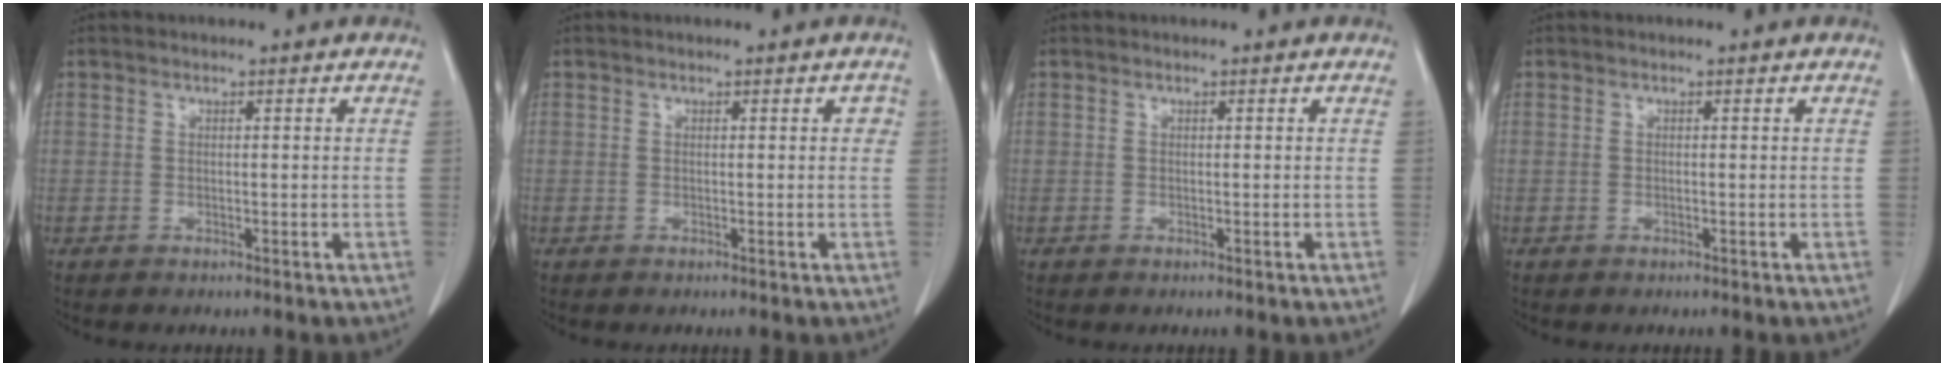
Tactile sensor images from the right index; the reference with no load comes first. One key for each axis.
{"total": 1.0, "fx": 0.3, "fy": 0.6, "fz": 0.7, "tx": -0.005, "ty": 0.008, "tz": 0.003}
{"total": 0.0}
{"total": 0.0}